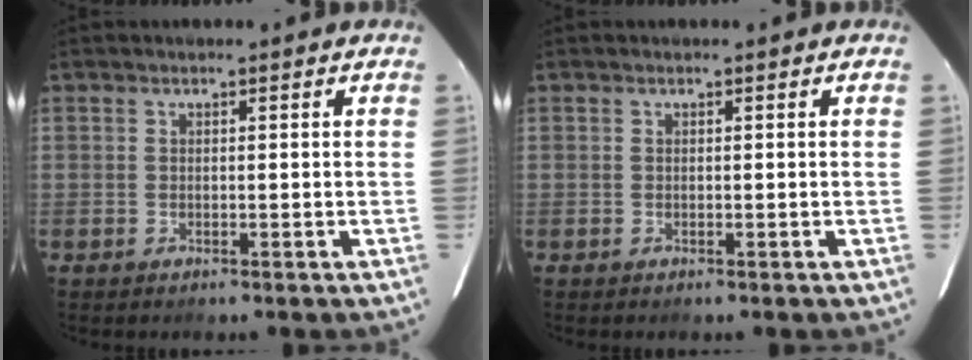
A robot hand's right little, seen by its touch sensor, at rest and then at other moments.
{"total": 0.0}